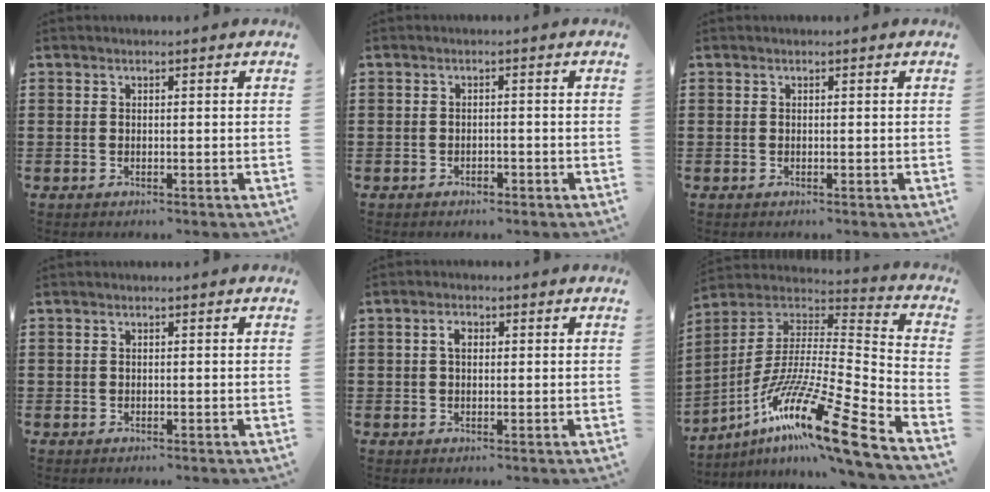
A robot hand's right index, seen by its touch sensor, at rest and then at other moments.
{"total": 1.2, "force": [-1.1, 0.3, 0.2], "torque": [-0.009, -0.002, -0.024]}
{"total": 0.0}
{"total": 0.0}
{"total": 1.9, "force": [0.3, 1.2, 1.5], "torque": [-0.031, 0.008, 0.004]}
{"total": 18.1, "force": [-11.9, 1.5, 13.5], "torque": [-0.247, 0.007, -0.219]}